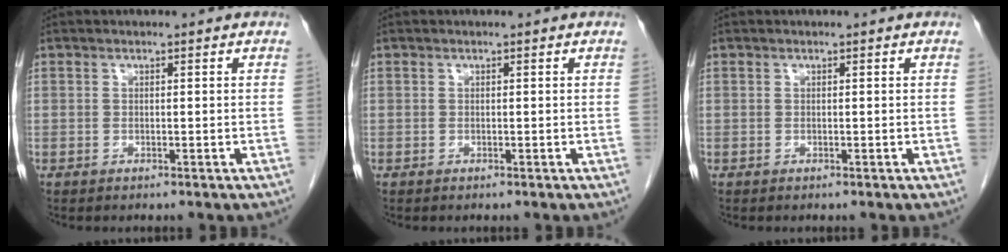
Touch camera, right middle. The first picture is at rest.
{"total": 0.0}
{"total": 0.0}